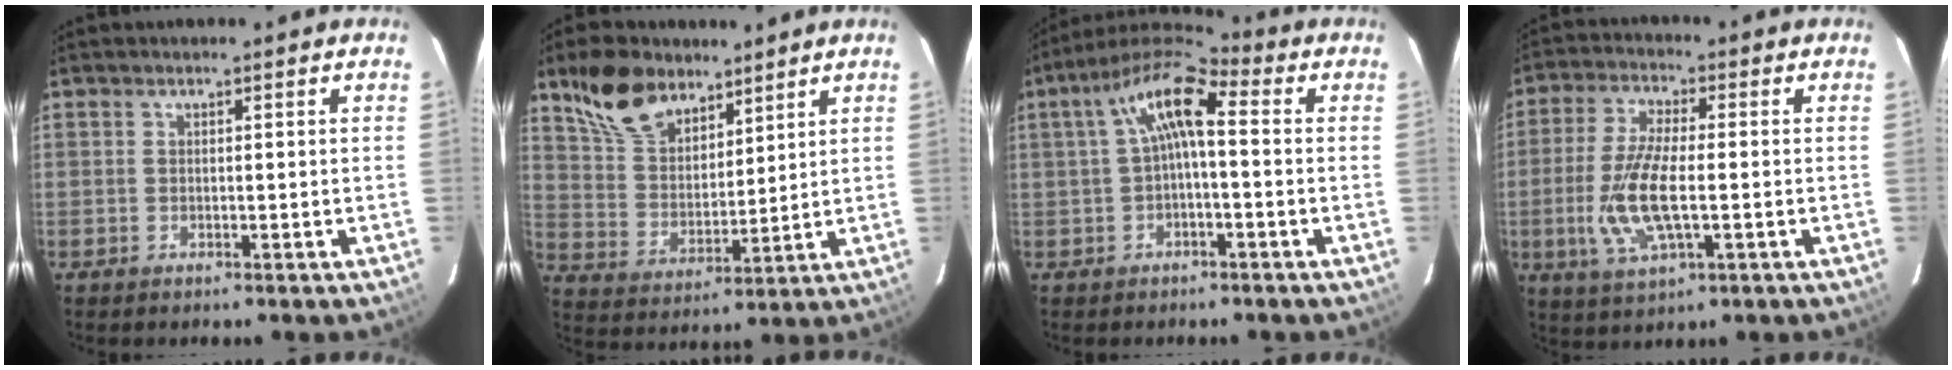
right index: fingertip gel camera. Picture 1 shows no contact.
{"total": 13.5, "force": [9.4, 7.4, 6.2], "torque": [-0.128, 0.032, 0.184]}
{"total": 9.4, "force": [1.0, 3.1, 8.8], "torque": [-0.174, 0.031, 0.015]}
{"total": 11.2, "force": [-2.0, 3.7, 10.4], "torque": [-0.217, -0.008, -0.038]}